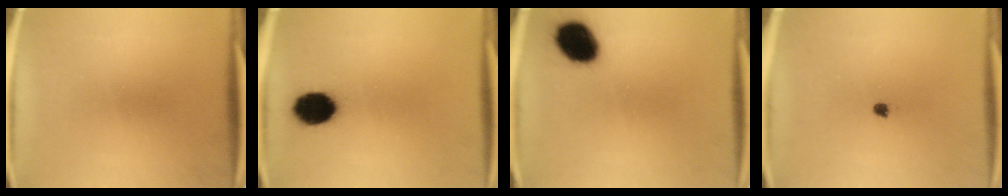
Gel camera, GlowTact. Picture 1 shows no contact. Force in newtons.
{"total": 9.8}
{"total": 11.9}
{"total": 1.3}